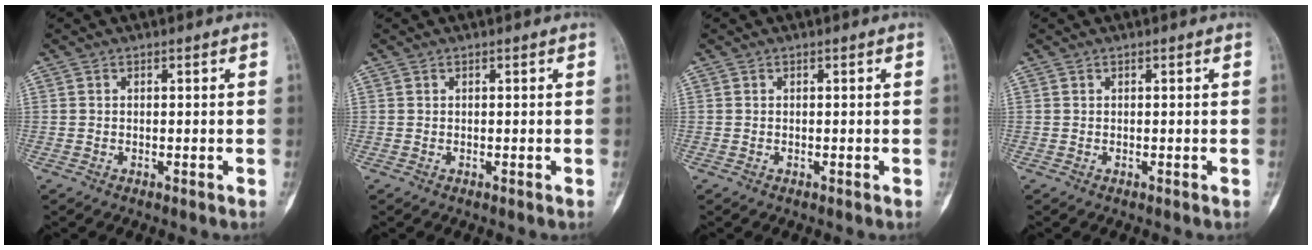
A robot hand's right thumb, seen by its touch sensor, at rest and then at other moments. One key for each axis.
{"total": 0.0}
{"total": 0.0}
{"total": 0.0}